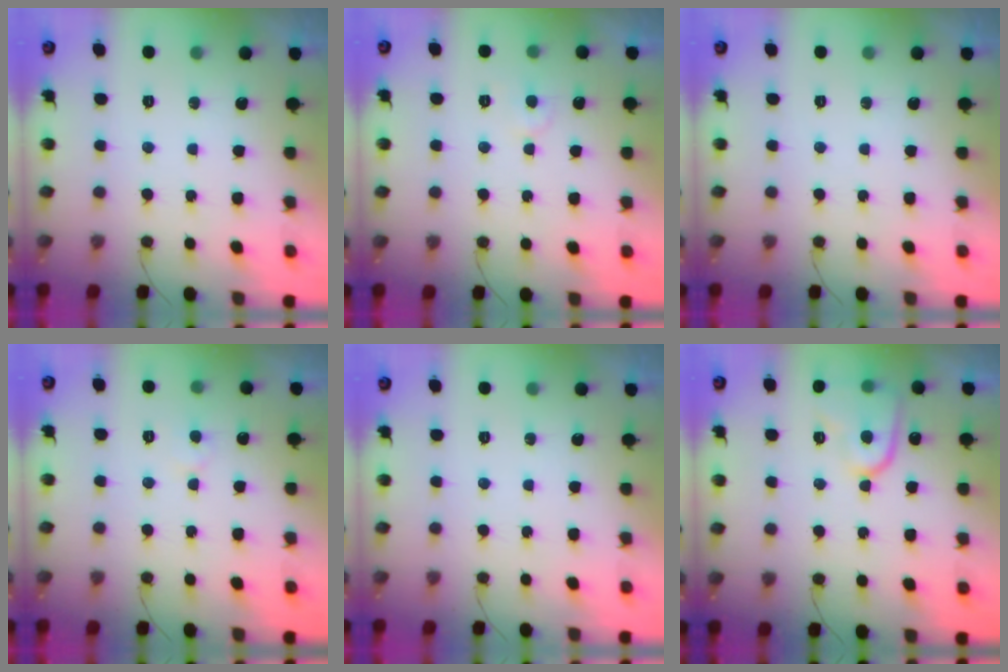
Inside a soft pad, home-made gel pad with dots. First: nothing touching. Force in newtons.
{"total": 4.5, "press": 4.4, "slide": 0.4}
{"total": 0.0}
{"total": 3.7, "press": 3.7, "slide": 0.3}
{"total": 0.0}
{"total": 11.3, "press": 11.2, "slide": 1.1}